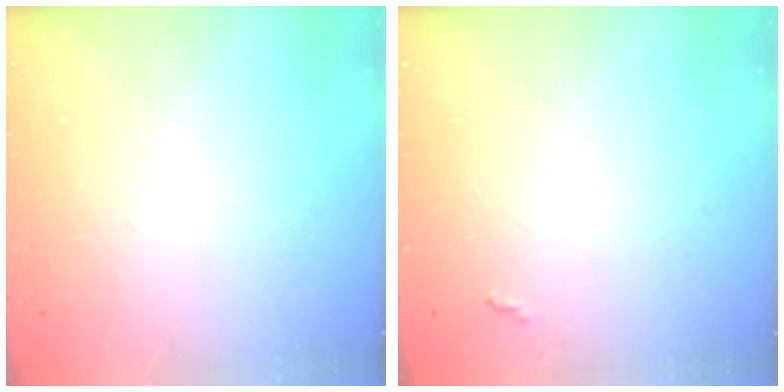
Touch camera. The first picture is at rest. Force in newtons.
{"total": 3.2, "press": 3.2, "slide": 0.5}